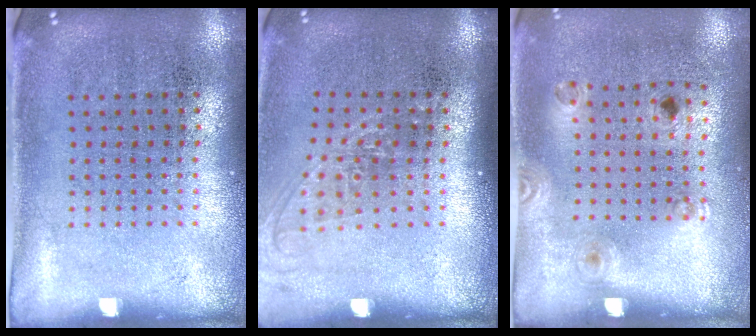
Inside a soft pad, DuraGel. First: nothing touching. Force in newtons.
{"total": 1.3, "press": 1.0, "slide": 0.8}
{"total": 1.3, "press": 0.9, "slide": 1.0}